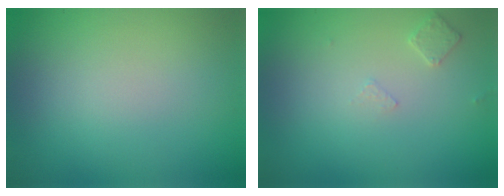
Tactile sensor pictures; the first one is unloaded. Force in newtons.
{"total": 1.2, "press": 1.1, "slide": 0.3}